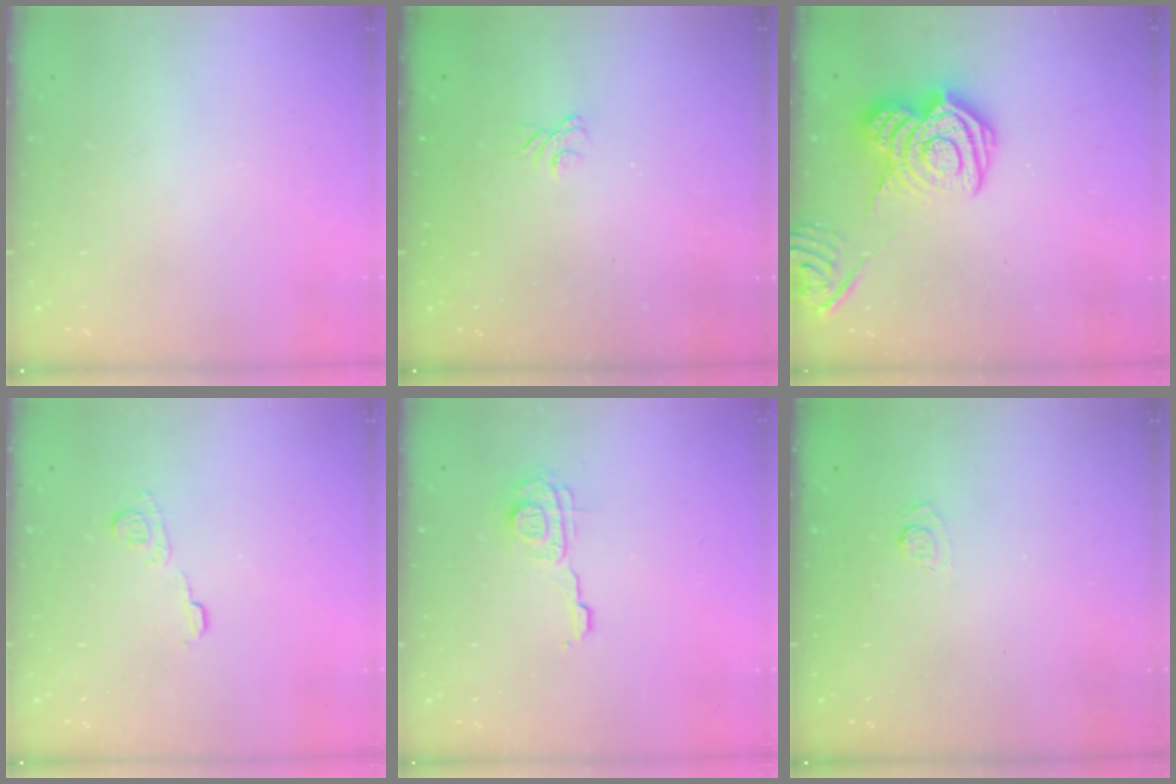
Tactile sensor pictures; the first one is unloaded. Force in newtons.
{"total": 1.9, "press": 1.5, "slide": 1.1}
{"total": 13.9, "press": 13.8, "slide": 1.0}
{"total": 7.3, "press": 7.3, "slide": 0.5}
{"total": 9.0, "press": 9.0, "slide": 0.4}
{"total": 2.2, "press": 1.8, "slide": 1.3}